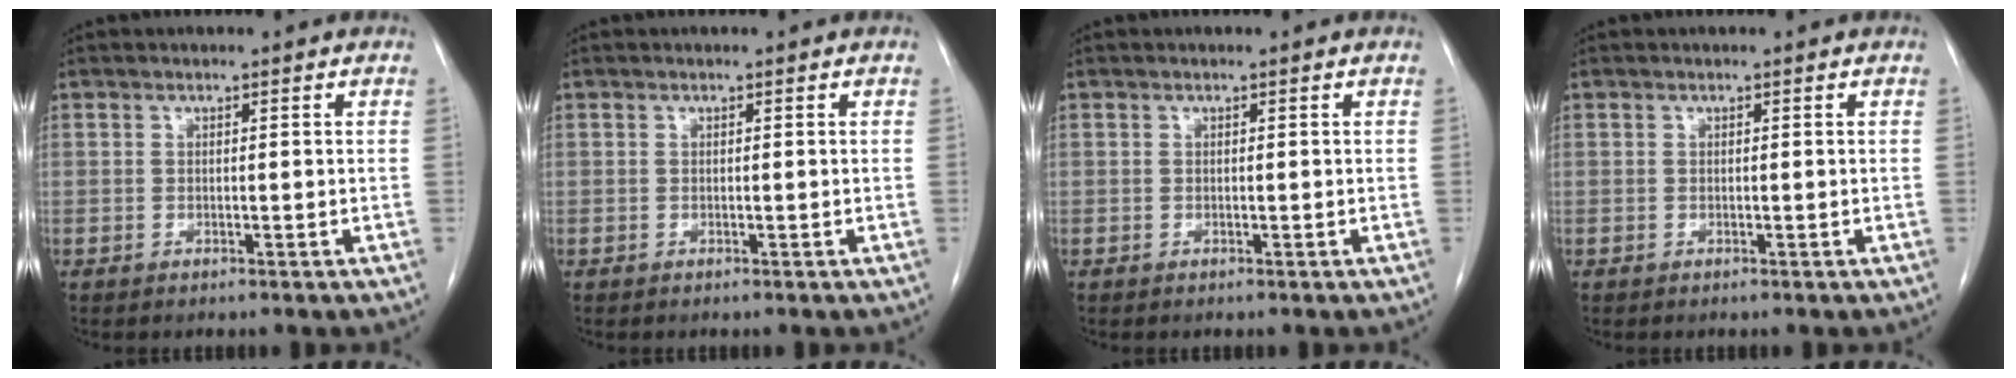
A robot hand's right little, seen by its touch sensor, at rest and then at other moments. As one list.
[{"total": 0.0}, {"total": 0.0}, {"total": 0.0}]